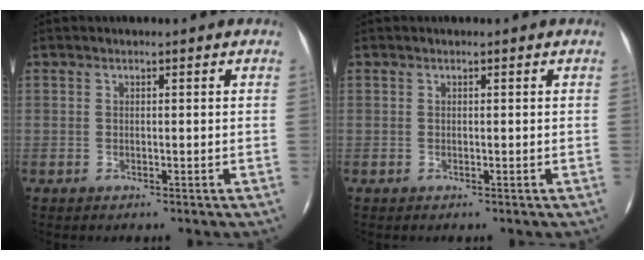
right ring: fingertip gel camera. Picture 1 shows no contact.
{"total": 0.0}